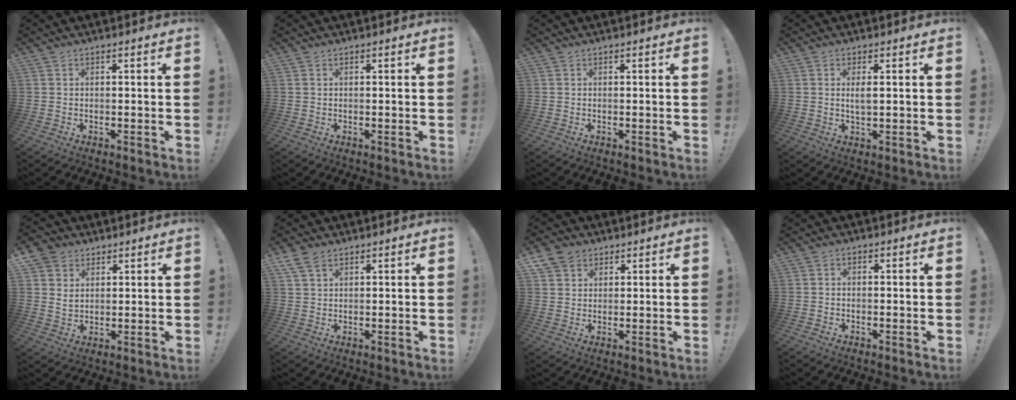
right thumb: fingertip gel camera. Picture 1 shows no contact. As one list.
[{"total": 0.0}, {"total": 0.0}, {"total": 2.8, "force": [0.7, 0.7, 2.6], "torque": [-0.035, -0.008, 0.009]}, {"total": 6.5, "force": [3.9, 4.8, 2.1], "torque": [-0.047, -0.014, 0.078]}, {"total": 4.6, "force": [3.0, 2.2, 2.7], "torque": [-0.058, -0.006, 0.059]}, {"total": 5.9, "force": [3.4, 4.6, 1.7], "torque": [-0.031, -0.012, 0.068]}, {"total": 0.7, "force": [-0.5, 0.4, 0.3], "torque": [-0.011, 0.004, -0.008]}]